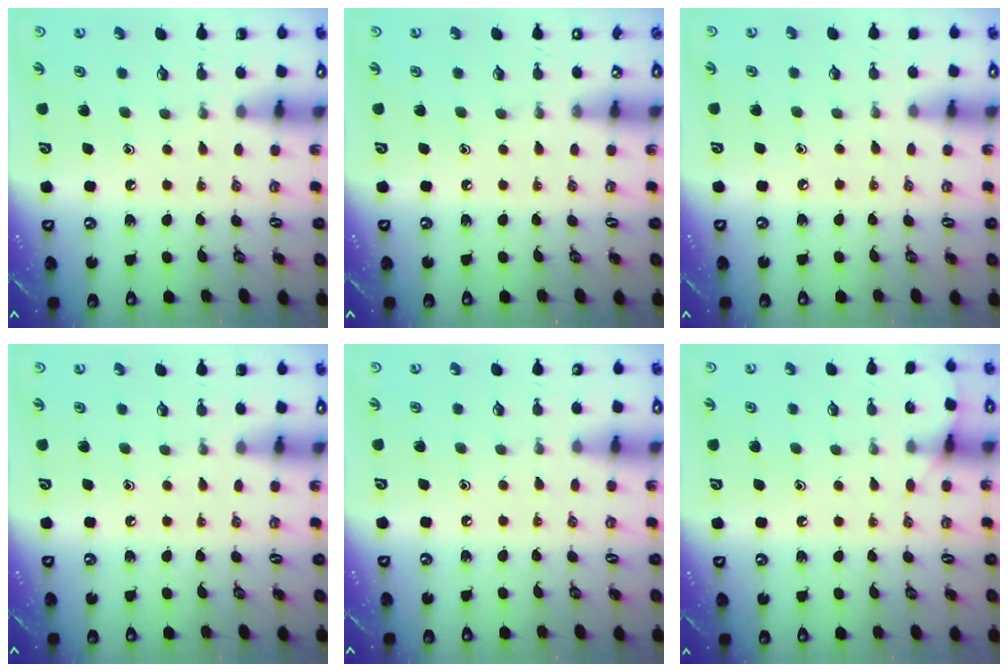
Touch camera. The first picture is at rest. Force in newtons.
{"total": 0.0}
{"total": 3.2, "press": 3.2, "slide": 0.5}
{"total": 0.0}
{"total": 4.8, "press": 4.8, "slide": 0.7}
{"total": 5.7, "press": 5.7, "slide": 0.7}